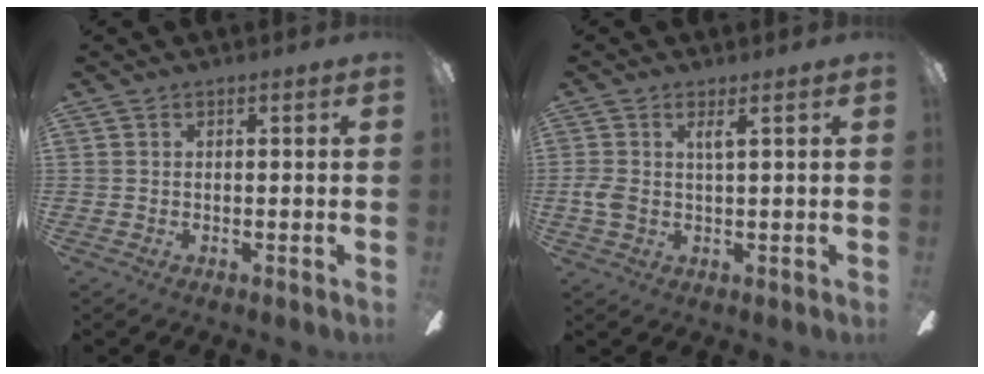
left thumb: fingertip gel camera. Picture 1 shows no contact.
{"total": 3.7, "force": [0.9, 1.0, 3.4], "torque": [-0.073, -0.004, 0.013]}